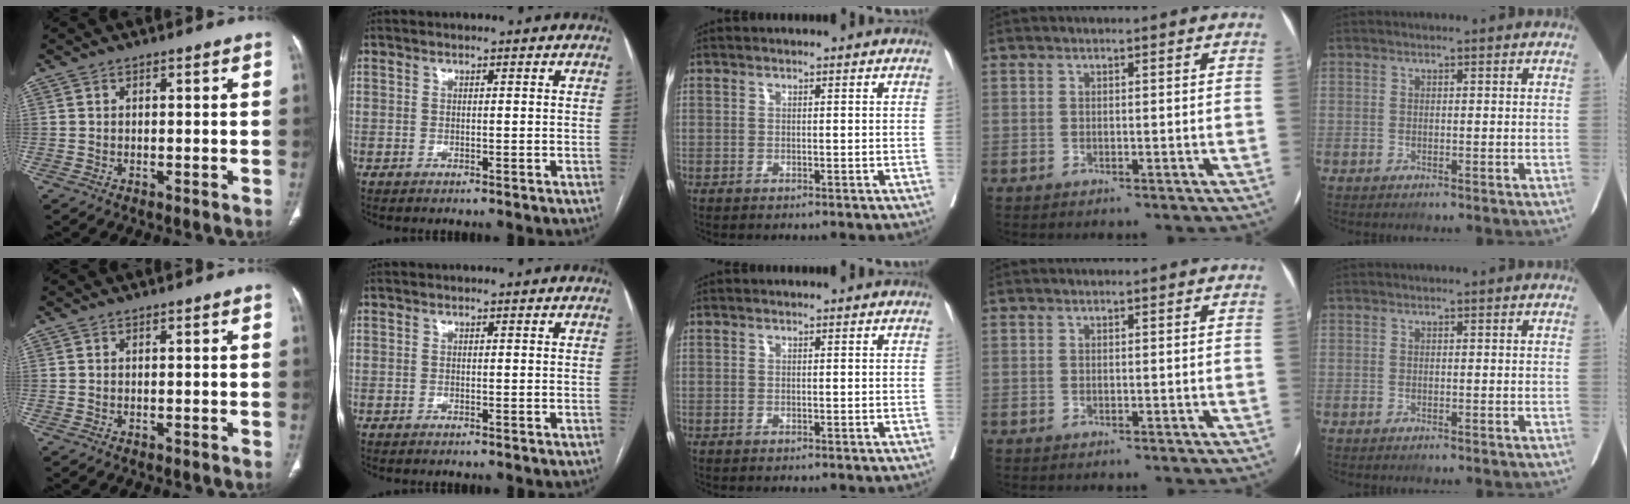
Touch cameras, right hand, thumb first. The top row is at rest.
{}